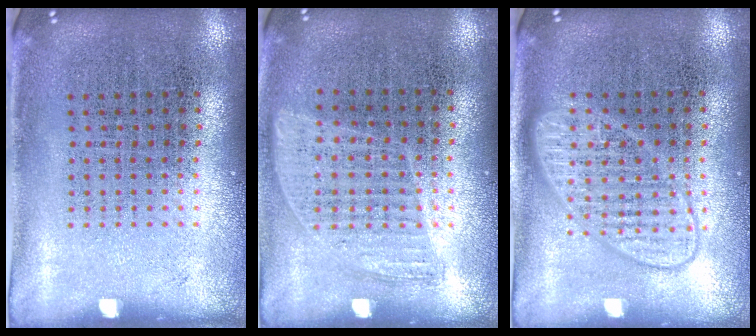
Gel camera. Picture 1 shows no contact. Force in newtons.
{"total": 0.9, "press": 0.8, "slide": 0.4}
{"total": 3.1, "press": 3.0, "slide": 0.5}